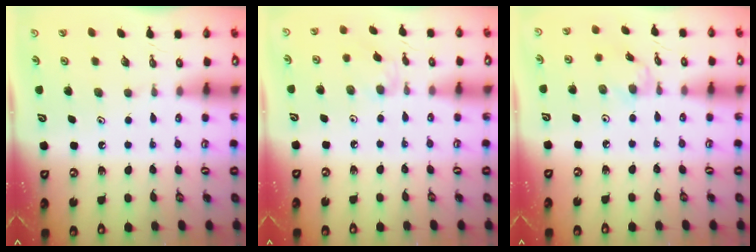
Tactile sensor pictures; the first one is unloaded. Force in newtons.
{"total": 3.5, "press": 3.4, "slide": 0.6}
{"total": 0.9, "press": 0.8, "slide": 0.2}